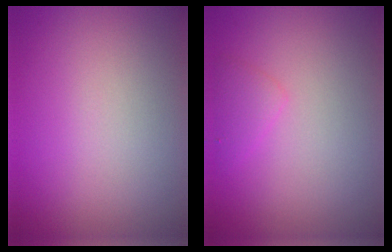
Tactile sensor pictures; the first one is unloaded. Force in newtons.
{"total": 1.3, "press": 1.3, "slide": 0.1}